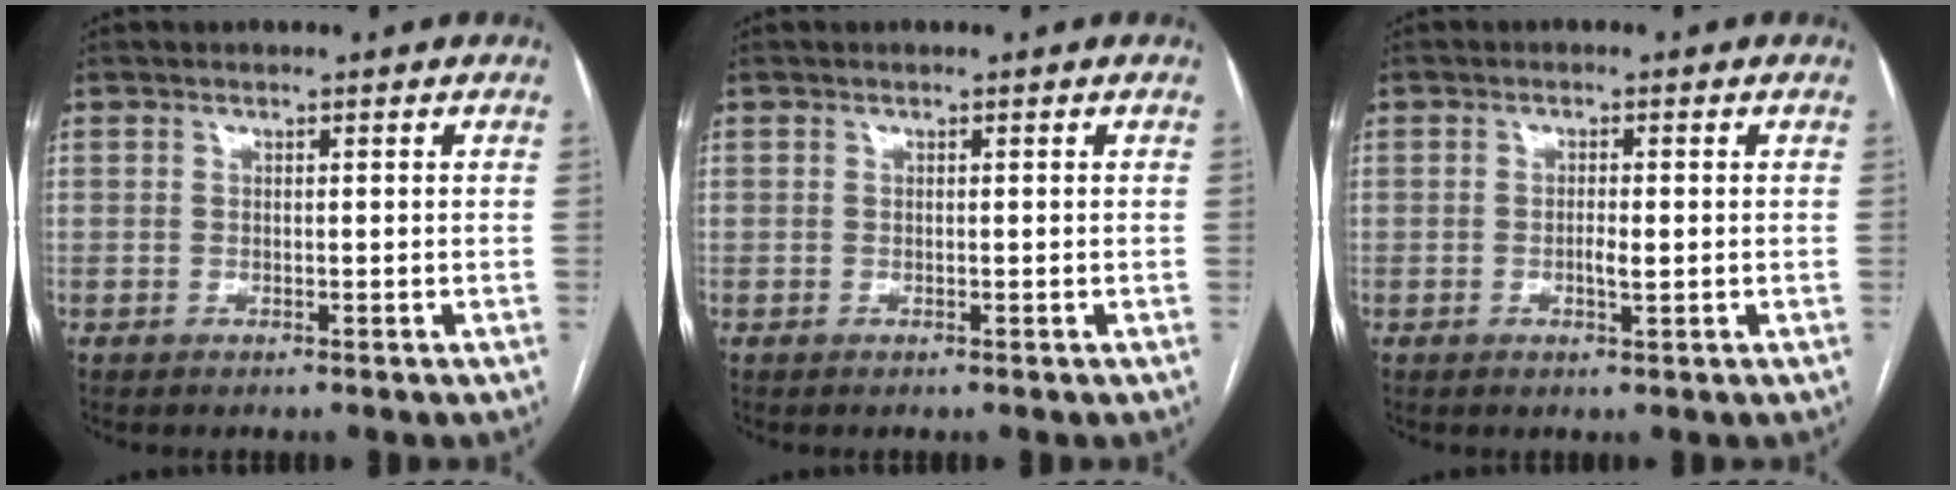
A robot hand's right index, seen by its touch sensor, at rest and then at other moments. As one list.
[{"total": 0.0}, {"total": 2.1, "force": [-0.3, 0.4, 2.0], "torque": [-0.039, -0.001, -0.005]}]